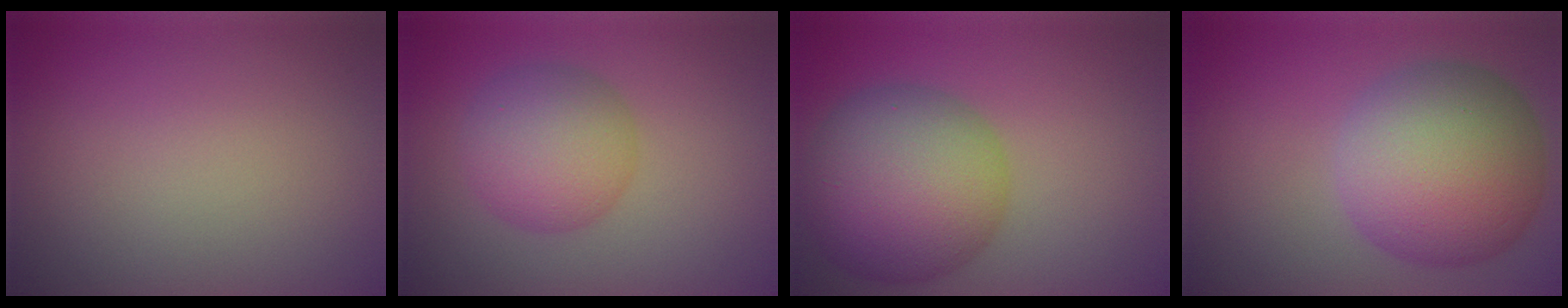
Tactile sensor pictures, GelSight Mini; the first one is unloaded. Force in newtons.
{"total": 5.4, "press": 5.4, "slide": 0.1}
{"total": 10.3, "press": 10.3, "slide": 0.3}
{"total": 11.0, "press": 11.0, "slide": 0.4}